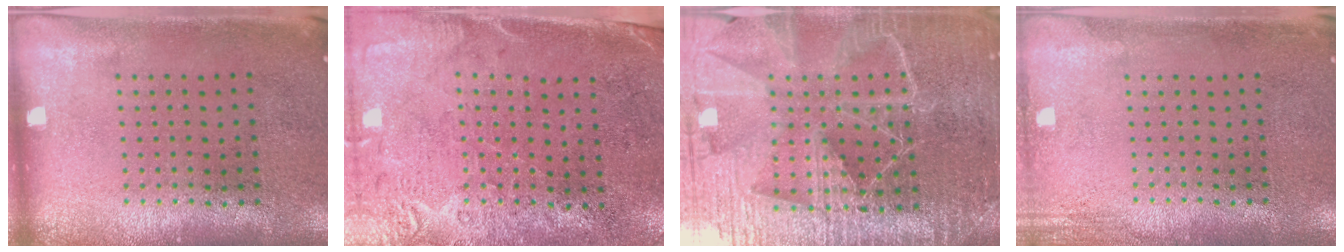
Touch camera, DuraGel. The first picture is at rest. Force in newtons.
{"total": 2.7, "press": 2.4, "slide": 1.4}
{"total": 6.5, "press": 5.5, "slide": 3.3}
{"total": 1.8, "press": 1.8, "slide": 0.2}